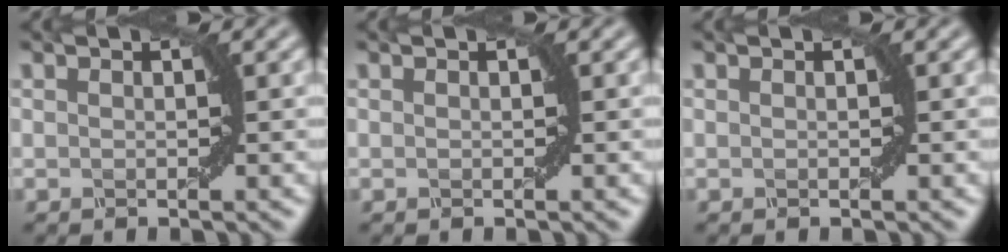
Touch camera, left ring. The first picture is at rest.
{"total": 0.0}
{"total": 0.0}